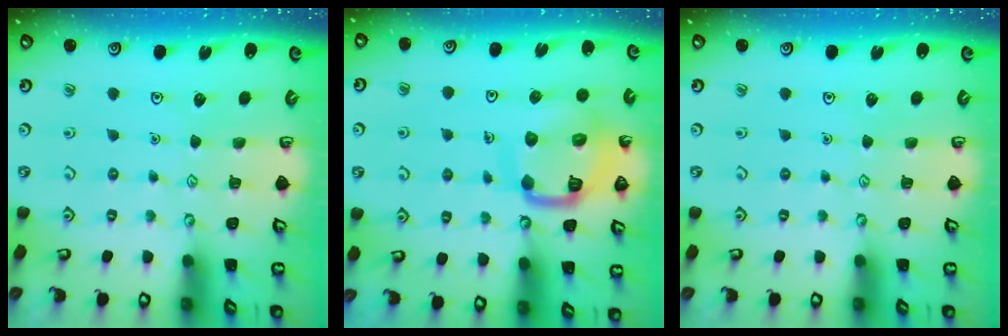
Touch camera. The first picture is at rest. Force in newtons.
{"total": 15.7, "press": 15.6, "slide": 1.6}
{"total": 0.0}